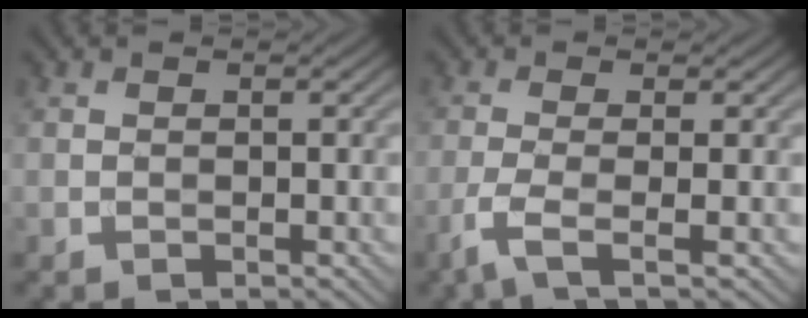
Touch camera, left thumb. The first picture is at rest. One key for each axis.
{"total": 3.7, "fx": -1.7, "fy": 0.6, "fz": 3.2, "tx": -0.069, "ty": 0.000, "tz": -0.050}